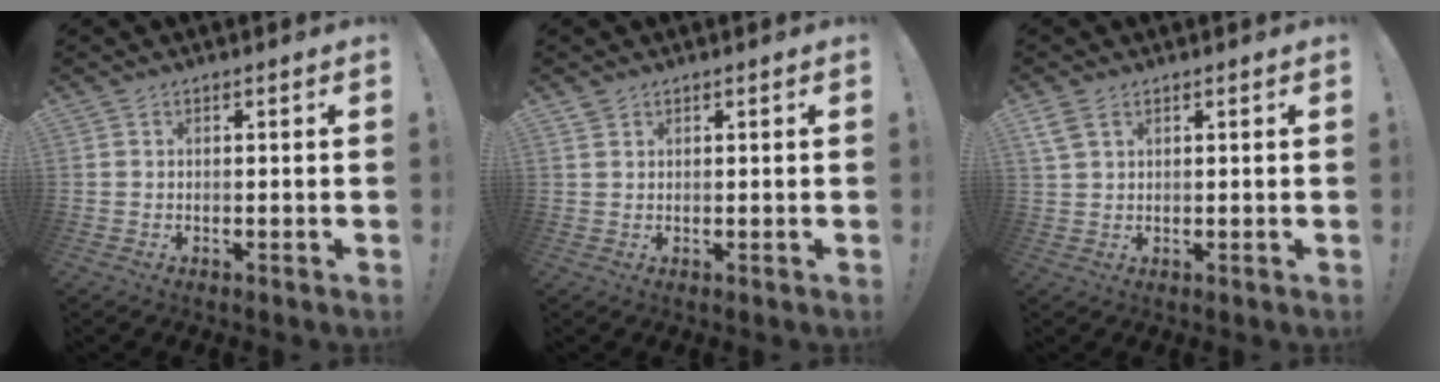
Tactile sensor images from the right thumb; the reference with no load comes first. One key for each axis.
{"total": 1.1, "fx": 0.9, "fy": 0.6, "fz": 0.2, "tx": -0.003, "ty": -0.002, "tz": 0.019}
{"total": 4.0, "fx": 2.3, "fy": 2.1, "fz": 2.5, "tx": -0.044, "ty": -0.007, "tz": 0.046}